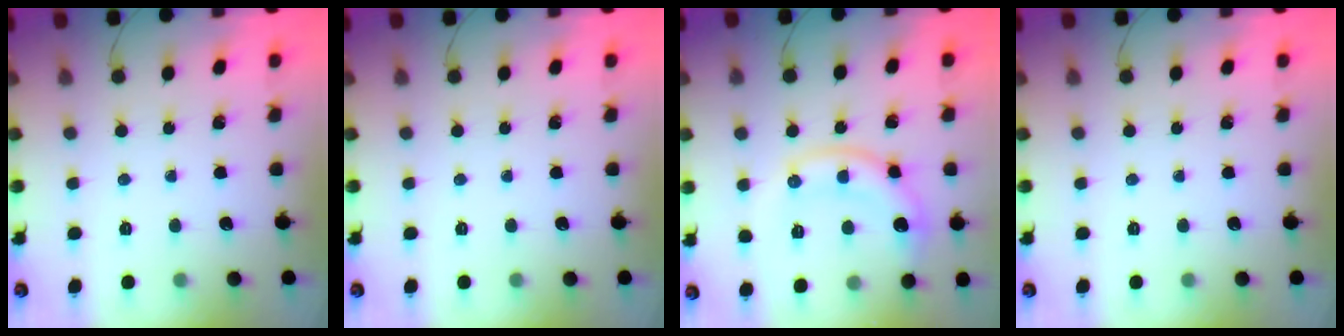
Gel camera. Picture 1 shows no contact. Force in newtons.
{"total": 0.0}
{"total": 12.3, "press": 12.3, "slide": 1.0}
{"total": 0.0}